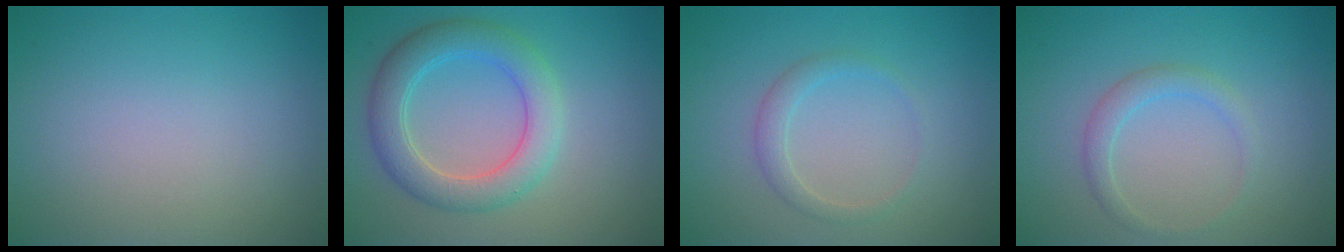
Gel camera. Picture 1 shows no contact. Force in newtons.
{"total": 4.9, "press": 4.9, "slide": 0.2}
{"total": 1.6, "press": 1.6, "slide": 0.1}
{"total": 1.7, "press": 1.7, "slide": 0.2}